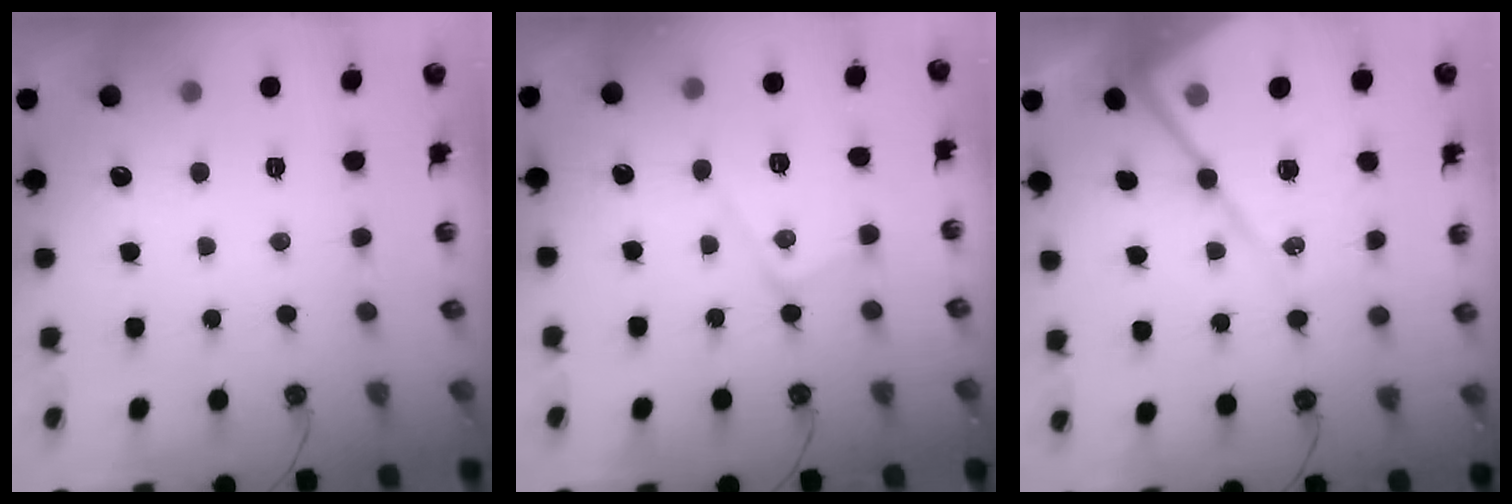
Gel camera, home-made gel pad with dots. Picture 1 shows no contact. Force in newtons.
{"total": 12.0, "press": 11.9, "slide": 0.9}
{"total": 18.6, "press": 18.4, "slide": 2.1}